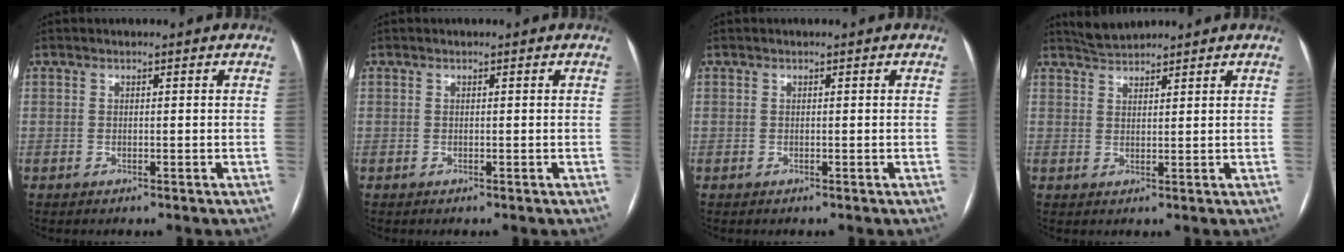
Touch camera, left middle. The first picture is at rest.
{"total": 0.0}
{"total": 0.0}
{"total": 2.9, "force": [2.9, 0.0, 0.0], "torque": [-0.008, 0.012, 0.059]}